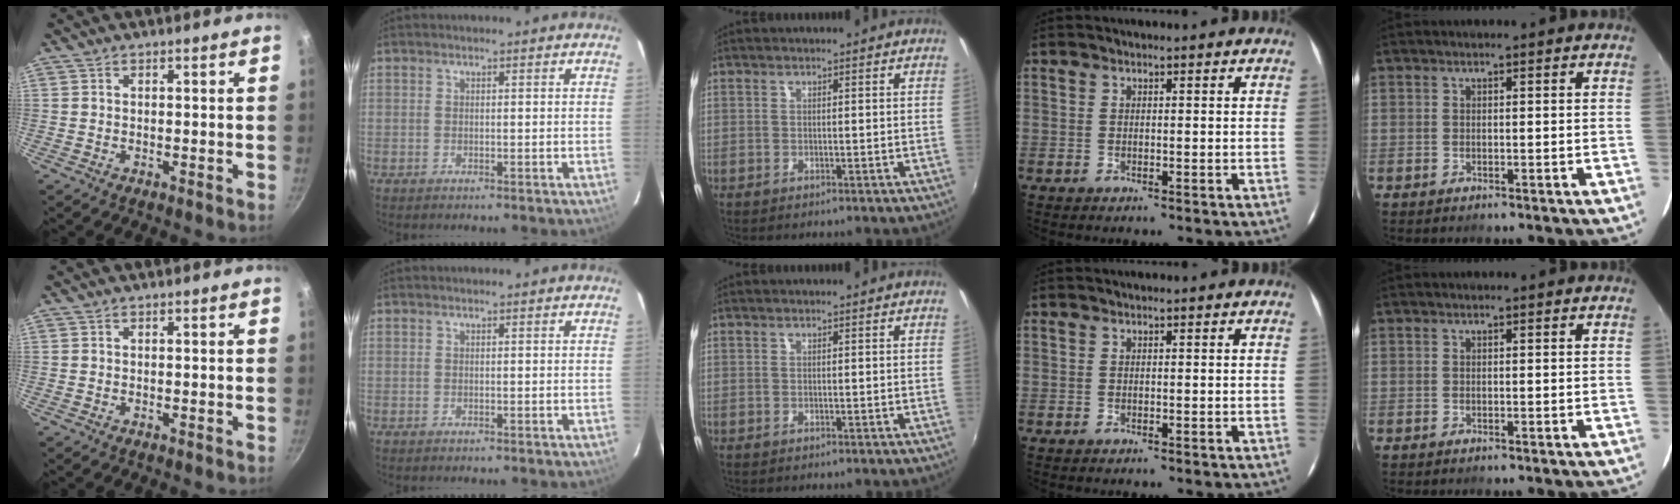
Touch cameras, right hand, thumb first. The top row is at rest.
{}